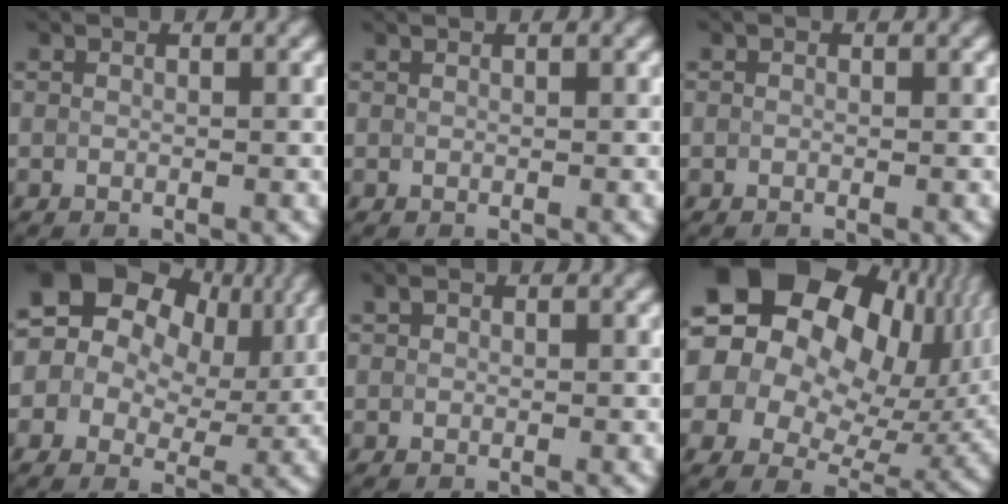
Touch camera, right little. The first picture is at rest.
{"total": 0.0}
{"total": 0.0}
{"total": 14.7, "force": [6.3, 10.9, 7.6], "torque": [-0.158, 0.053, 0.087]}
{"total": 0.8, "force": [0.4, 0.5, 0.3], "torque": [-0.005, 0.003, 0.008]}
{"total": 22.4, "force": [7.8, 16.7, 12.7], "torque": [-0.233, 0.046, 0.116]}